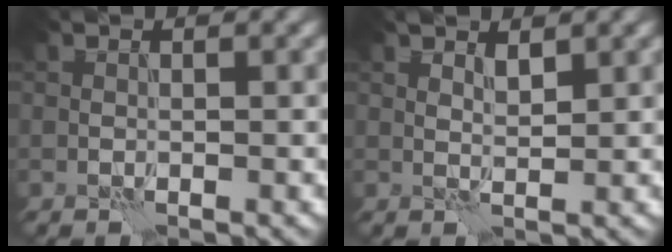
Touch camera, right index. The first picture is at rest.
{"total": 1.6, "force": [1.1, 0.5, 1.0], "torque": [-0.019, -0.002, 0.022]}